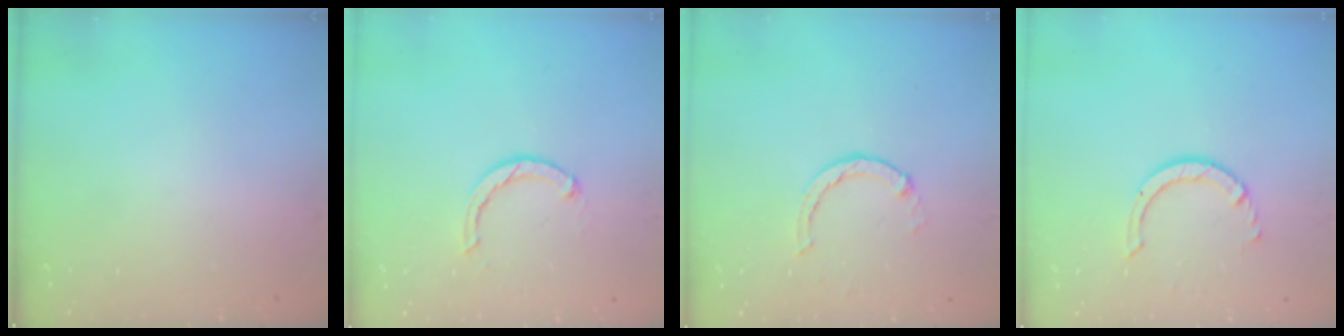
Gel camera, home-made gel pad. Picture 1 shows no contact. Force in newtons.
{"total": 2.3, "press": 2.3, "slide": 0.3}
{"total": 1.8, "press": 1.8, "slide": 0.2}
{"total": 3.3, "press": 3.2, "slide": 0.4}